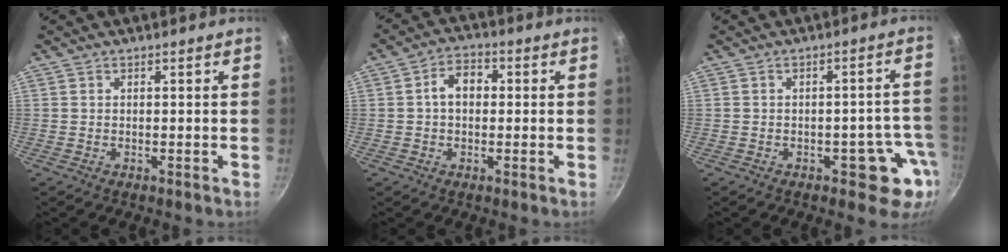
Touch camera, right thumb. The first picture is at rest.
{"total": 5.8, "force": [0.5, 4.1, 4.1], "torque": [-0.043, 0.017, -0.001]}
{"total": 7.5, "force": [-3.2, 4.4, 5.2], "torque": [-0.003, 0.033, -0.032]}